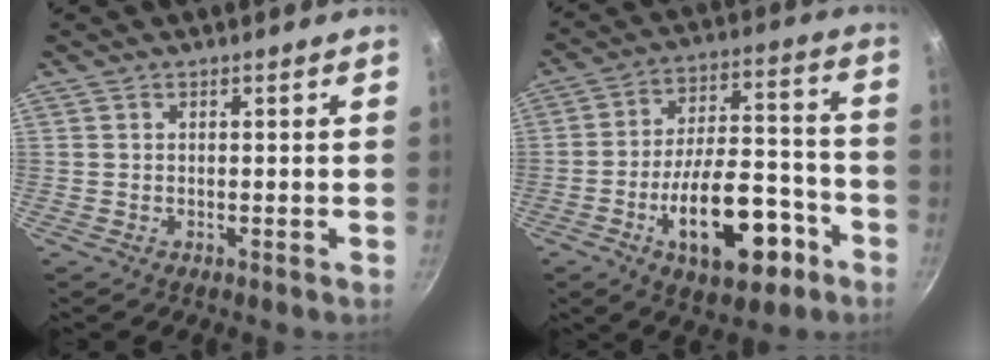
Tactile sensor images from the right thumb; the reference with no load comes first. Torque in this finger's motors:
{"motor_torque": [2.59, 2.42, 2.00, -0.77, 0.47]}